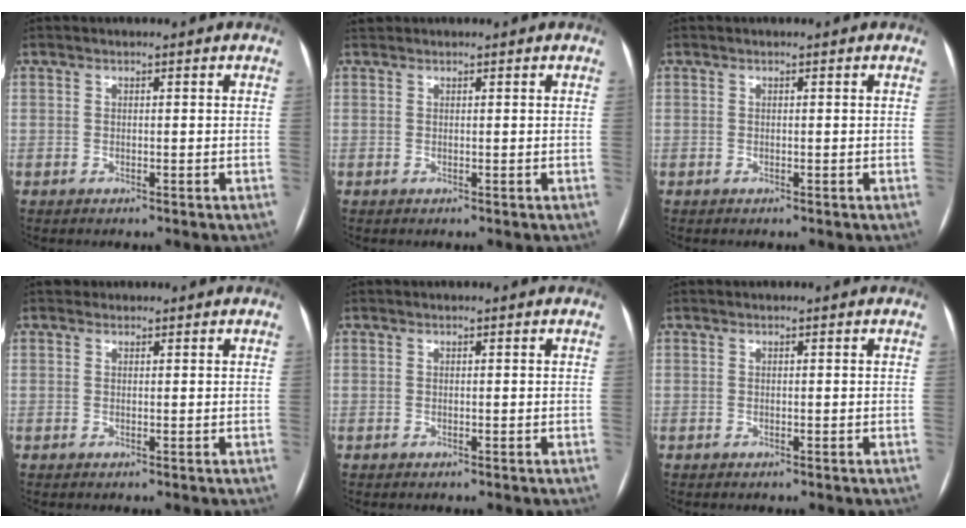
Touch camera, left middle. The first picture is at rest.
{"total": 0.6, "force": [0.6, 0.2, -0.1], "torque": [-0.006, 0.014, 0.013]}
{"total": 0.0}
{"total": 0.6, "force": [0.4, 0.4, -0.1], "torque": [0.003, 0.000, 0.006]}
{"total": 0.0}
{"total": 0.0}